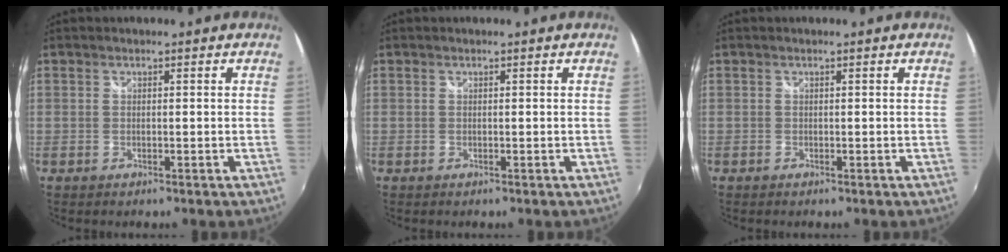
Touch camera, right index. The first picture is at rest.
{"total": 0.0}
{"total": 0.0}